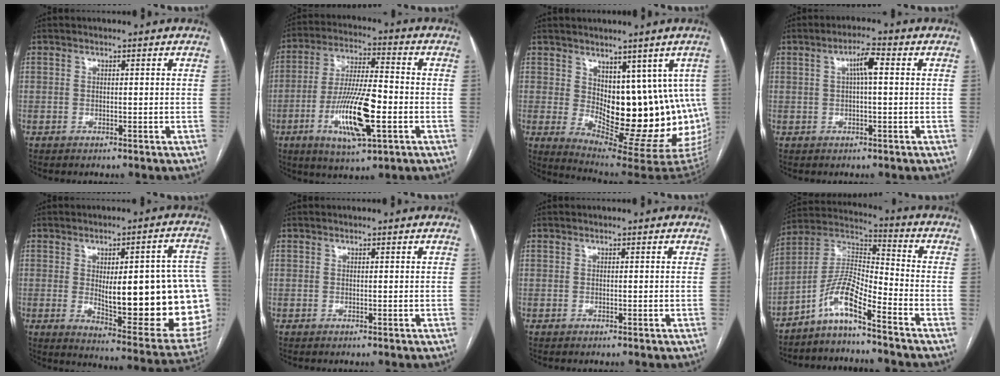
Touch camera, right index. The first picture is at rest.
{"total": 13.9, "force": [-4.2, 2.7, 13.0], "torque": [-0.253, -0.007, -0.069]}
{"total": 16.2, "force": [1.2, 7.7, 14.2], "torque": [-0.171, -0.008, 0.040]}
{"total": 3.9, "force": [0.7, 0.5, 3.8], "torque": [-0.067, 0.013, 0.012]}
{"total": 25.7, "force": [-1.1, 6.2, 25.0], "torque": [-0.233, 0.014, 0.012]}
{"total": 0.0}
{"total": 0.0}
{"total": 8.9, "force": [-6.2, 0.6, 6.4], "torque": [-0.135, 0.015, -0.122]}